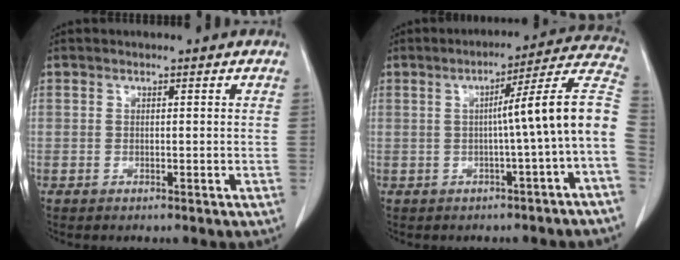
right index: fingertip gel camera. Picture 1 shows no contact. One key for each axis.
{"total": 11.4, "fx": -1.4, "fy": -1.7, "fz": 11.2, "tx": -0.140, "ty": 0.028, "tz": -0.026}